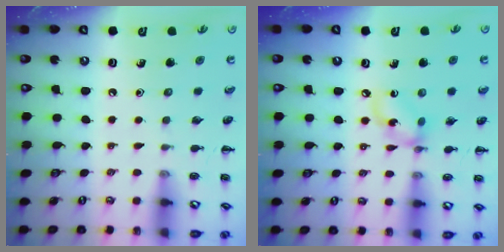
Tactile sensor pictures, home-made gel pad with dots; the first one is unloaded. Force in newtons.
{"total": 6.5, "press": 6.3, "slide": 1.5}